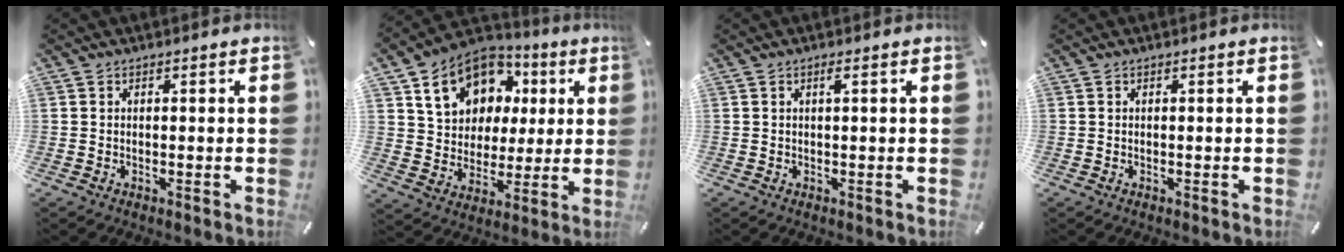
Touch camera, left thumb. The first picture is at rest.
{"total": 13.9, "force": [5.6, 11.7, 5.0], "torque": [-0.093, -0.019, 0.111]}
{"total": 1.1, "force": [0.3, 0.0, 1.0], "torque": [-0.020, 0.001, 0.005]}
{"total": 0.0}